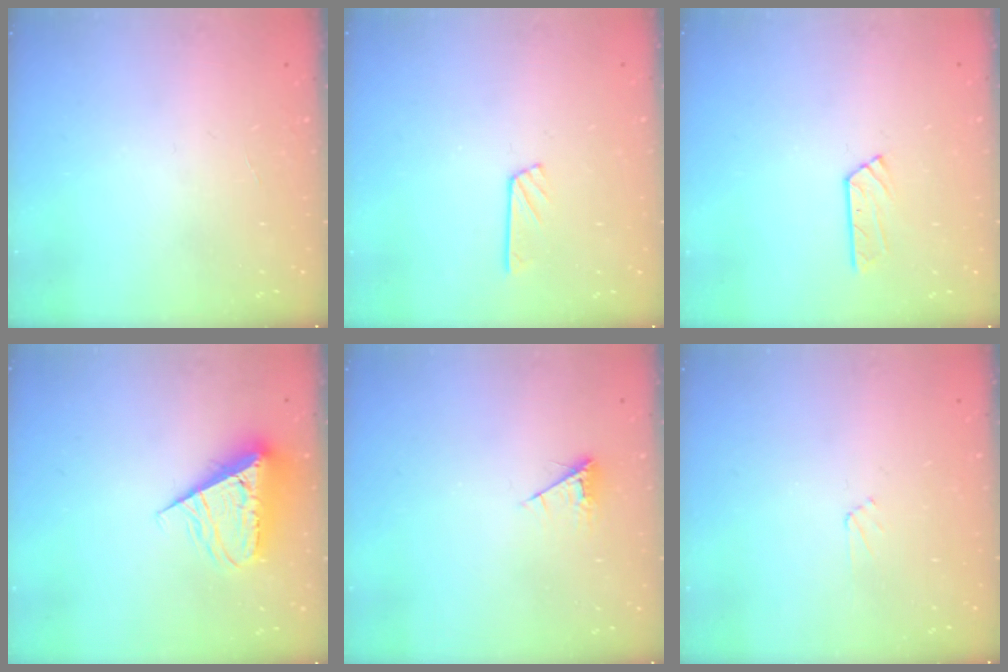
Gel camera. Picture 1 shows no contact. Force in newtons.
{"total": 3.9, "press": 3.9, "slide": 0.4}
{"total": 3.3, "press": 3.2, "slide": 0.4}
{"total": 8.8, "press": 8.7, "slide": 0.9}
{"total": 4.7, "press": 4.7, "slide": 0.5}
{"total": 2.7, "press": 2.6, "slide": 0.4}